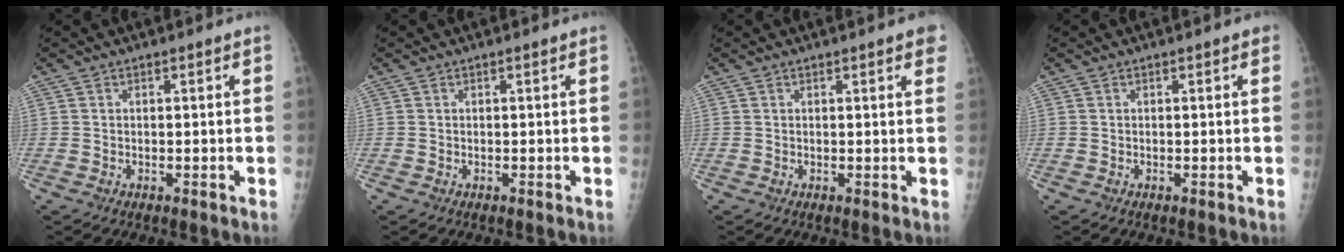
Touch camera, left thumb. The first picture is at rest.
{"total": 0.0}
{"total": 2.8, "force": [1.6, 0.5, 2.1], "torque": [-0.019, 0.001, 0.017]}
{"total": 0.0}